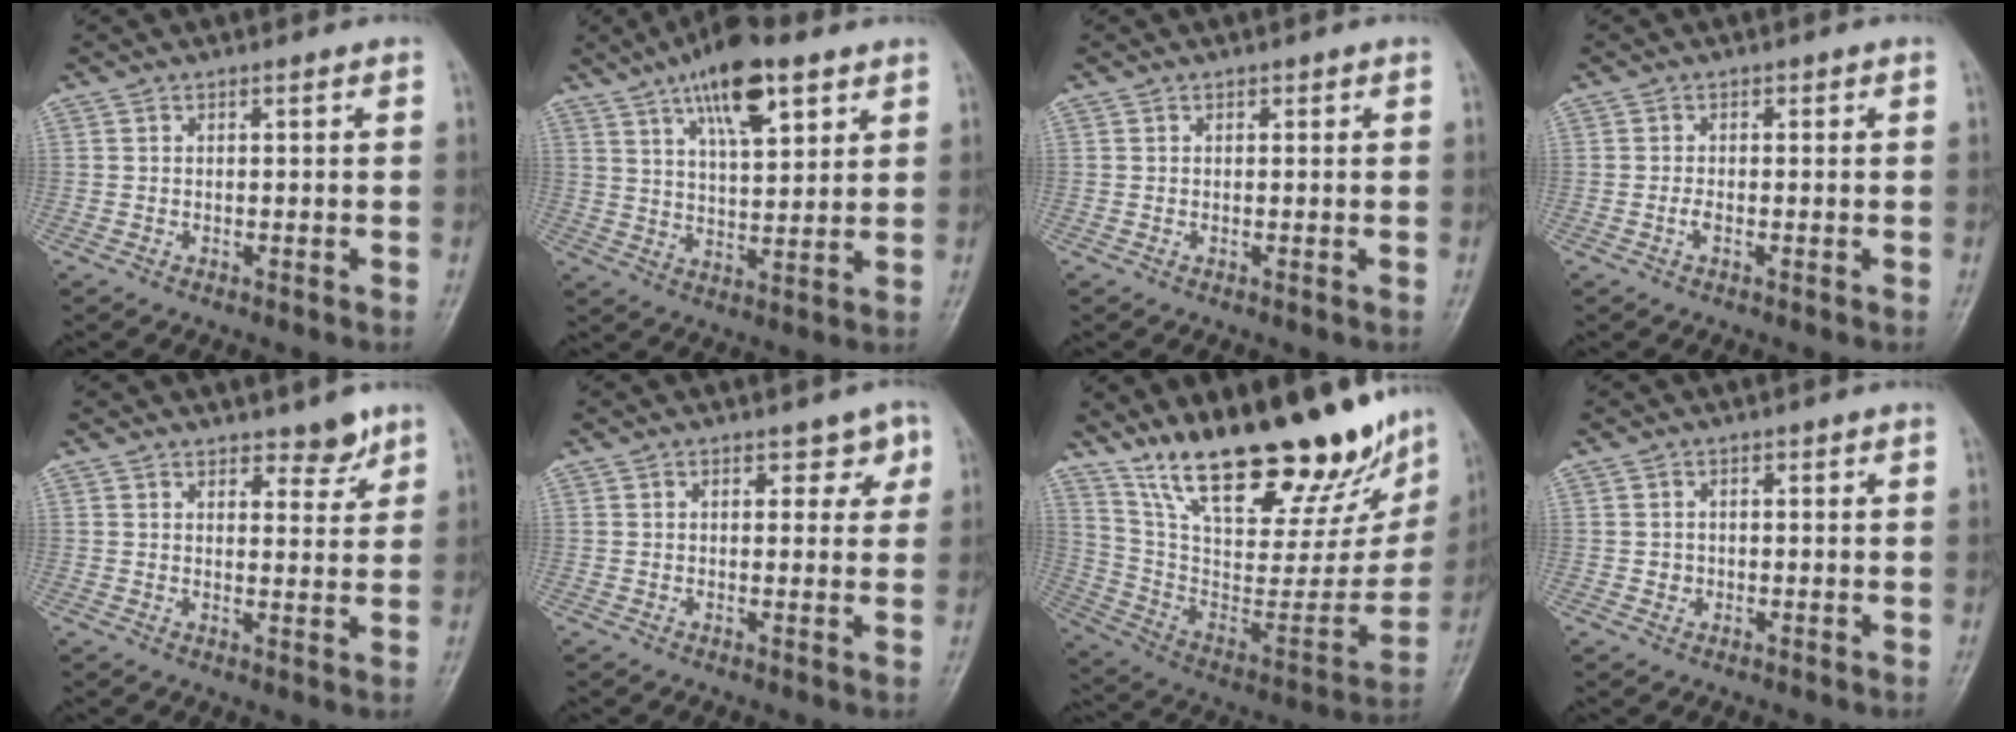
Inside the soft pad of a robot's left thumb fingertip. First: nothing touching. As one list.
[{"total": 13.4, "force": [7.5, 4.9, 10.0], "torque": [-0.143, -0.028, 0.124]}, {"total": 0.0}, {"total": 1.1, "force": [-0.4, 0.6, 0.8], "torque": [-0.015, 0.000, -0.010]}, {"total": 4.1, "force": [3.2, 1.7, 1.9], "torque": [-0.004, -0.023, 0.045]}, {"total": 3.1, "force": [1.4, 1.9, 2.0], "torque": [0.000, -0.004, 0.014]}, {"total": 31.9, "force": [23.0, 10.5, 19.4], "torque": [-0.276, -0.092, 0.368]}, {"total": 1.4, "force": [-0.1, 1.4, 0.2], "torque": [0.004, 0.004, -0.002]}]